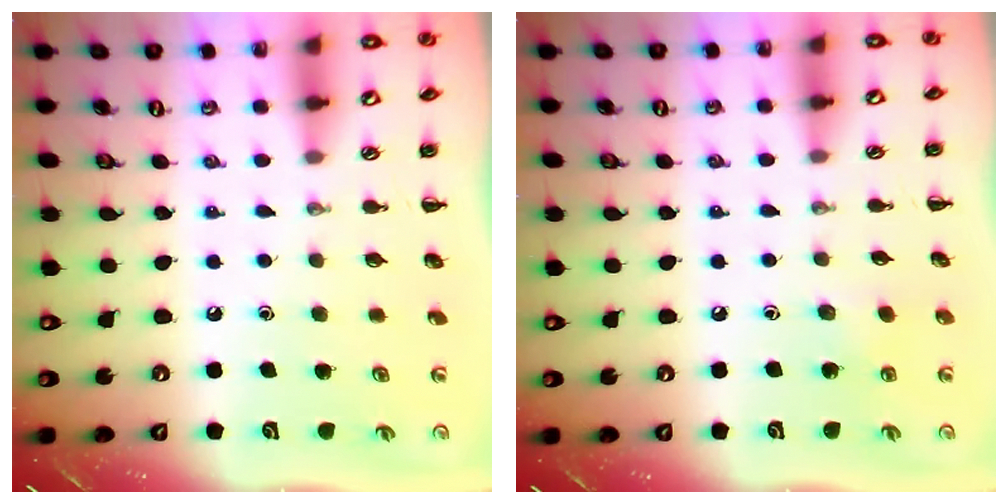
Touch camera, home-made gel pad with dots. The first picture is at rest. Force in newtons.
{"total": 6.6, "press": 6.3, "slide": 2.0}